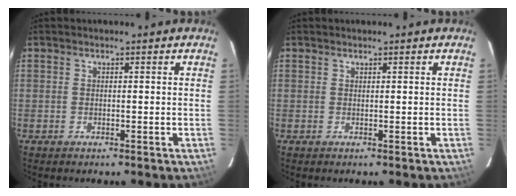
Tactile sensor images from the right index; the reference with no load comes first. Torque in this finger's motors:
{"motor_torque": [0.19, 0.03, 0.03, 0.01]}